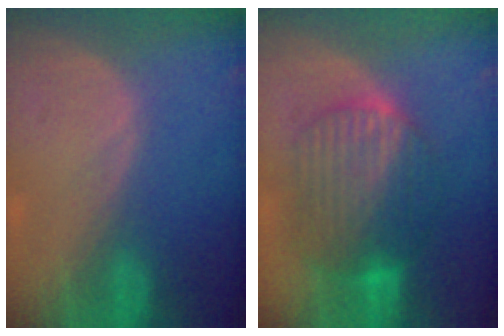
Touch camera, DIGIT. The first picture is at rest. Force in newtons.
{"total": 9.9, "press": 9.8, "slide": 1.0}